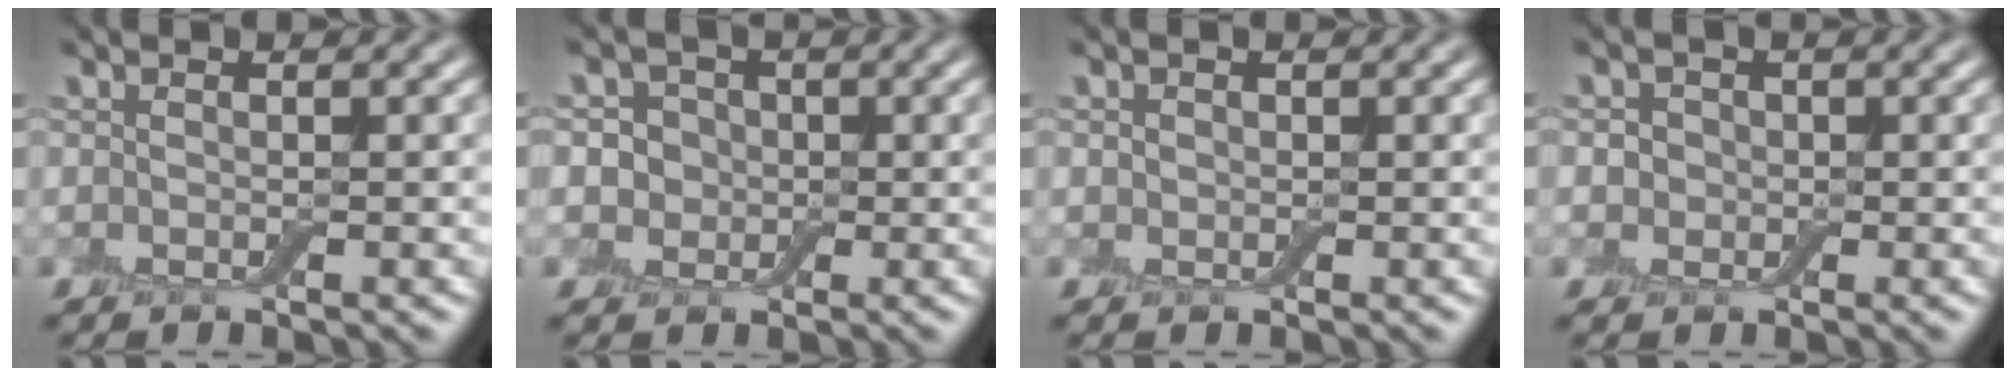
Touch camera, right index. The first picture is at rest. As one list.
[{"total": 3.8, "force": [0.4, 3.5, 1.5], "torque": [-0.002, 0.017, -0.013]}, {"total": 0.6, "force": [0.1, 0.6, 0.1], "torque": [0.000, 0.001, -0.001]}, {"total": 2.7, "force": [0.6, 2.4, 1.1], "torque": [-0.003, 0.015, -0.010]}]